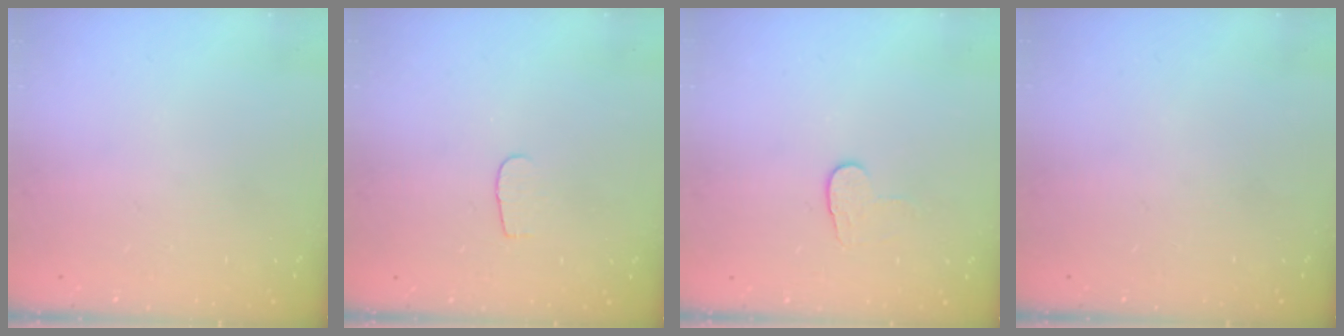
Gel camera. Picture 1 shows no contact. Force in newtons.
{"total": 3.2, "press": 3.2, "slide": 0.3}
{"total": 6.2, "press": 6.1, "slide": 0.5}
{"total": 0.0}